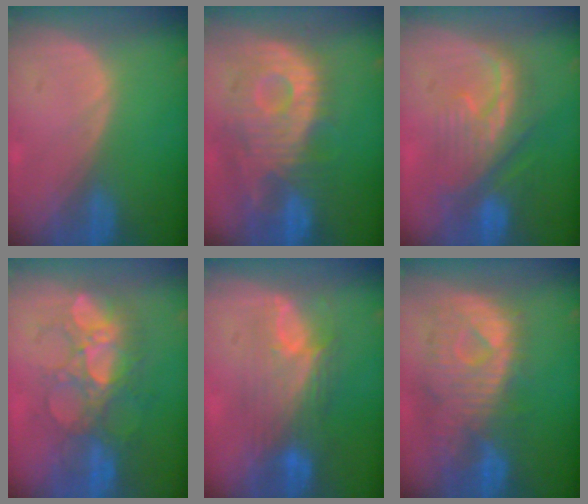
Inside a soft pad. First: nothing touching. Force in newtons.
{"total": 12.1, "press": 10.7, "slide": 5.5}
{"total": 8.4, "press": 8.3, "slide": 1.4}
{"total": 8.8, "press": 8.7, "slide": 1.6}
{"total": 7.7, "press": 7.5, "slide": 1.7}
{"total": 11.4, "press": 9.9, "slide": 5.7}